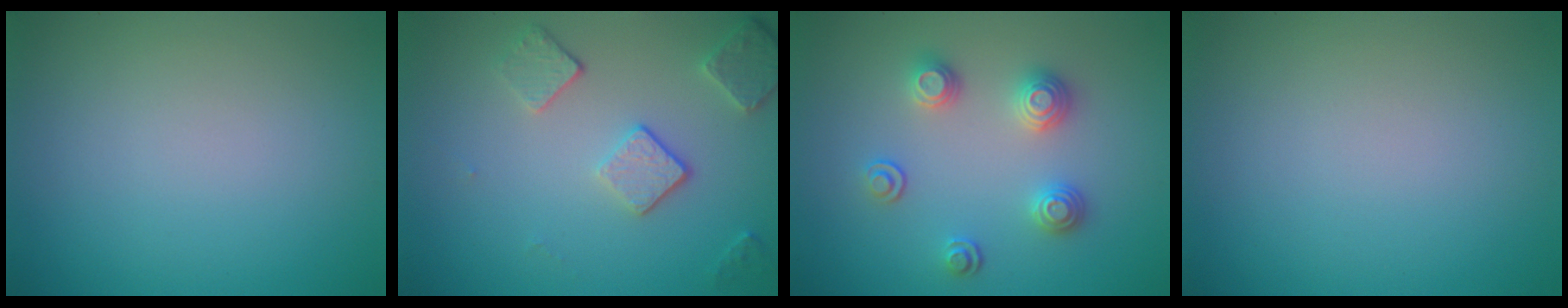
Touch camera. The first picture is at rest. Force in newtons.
{"total": 3.6, "press": 2.9, "slide": 2.2}
{"total": 3.1, "press": 2.8, "slide": 1.4}
{"total": 0.0}